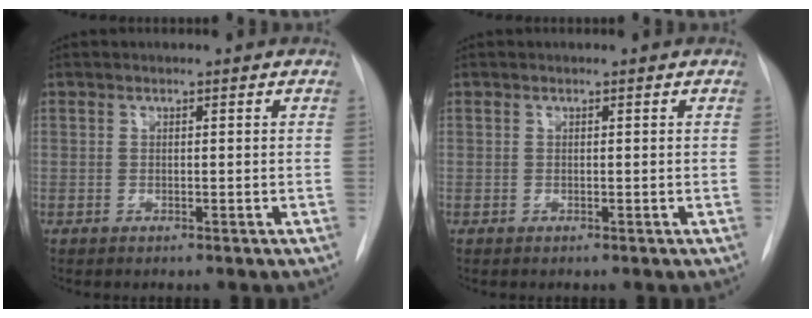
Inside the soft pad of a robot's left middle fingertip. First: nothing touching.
{"total": 0.0}